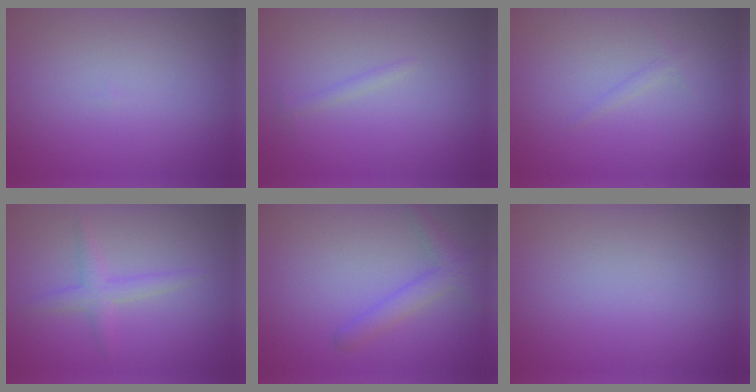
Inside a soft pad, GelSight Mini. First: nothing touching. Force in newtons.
{"total": 0.6, "press": 0.6, "slide": 0.0}
{"total": 0.7, "press": 0.7, "slide": 0.1}
{"total": 2.0, "press": 2.0, "slide": 0.1}
{"total": 2.3, "press": 2.3, "slide": 0.1}
{"total": 0.0}